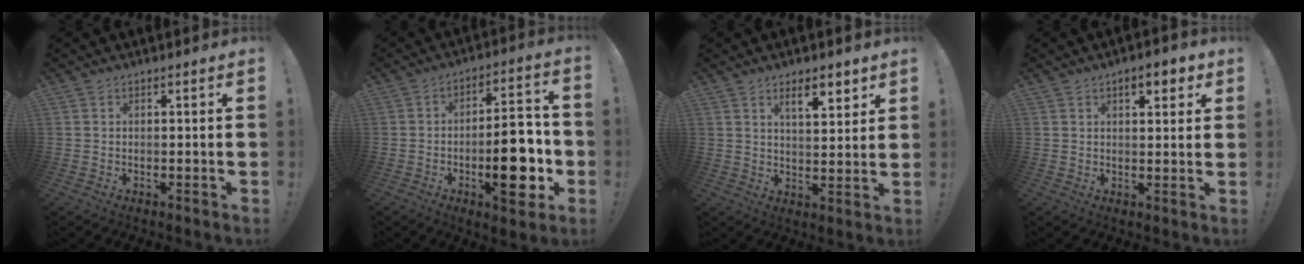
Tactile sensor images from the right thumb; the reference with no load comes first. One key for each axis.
{"total": 17.1, "fx": -4.2, "fy": 6.4, "fz": 15.3, "tx": -0.213, "ty": 0.016, "tz": -0.062}
{"total": 7.8, "fx": 4.8, "fy": 2.3, "fz": 5.7, "tx": -0.081, "ty": -0.021, "tz": 0.078}
{"total": 5.3, "fx": 2.9, "fy": 2.3, "fz": 3.7, "tx": -0.041, "ty": -0.012, "tz": 0.045}